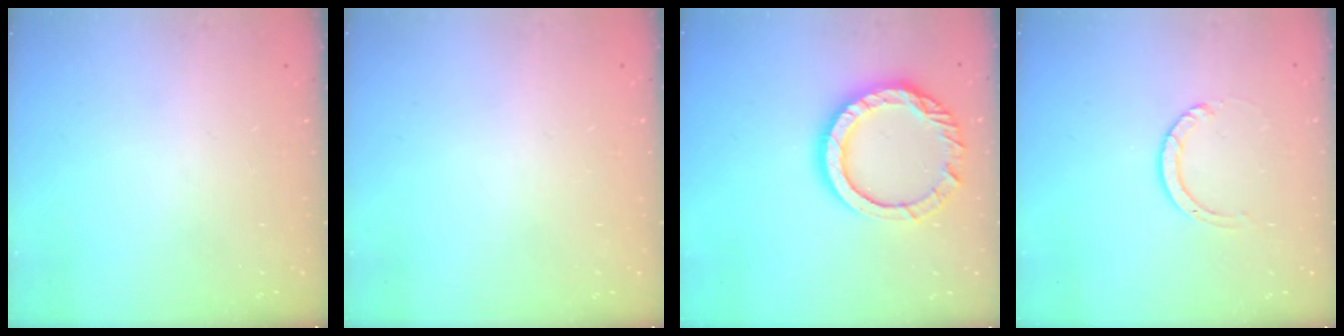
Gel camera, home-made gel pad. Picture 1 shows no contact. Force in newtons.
{"total": 2.4, "press": 2.4, "slide": 0.2}
{"total": 13.9, "press": 13.9, "slide": 1.0}
{"total": 3.6, "press": 3.6, "slide": 0.3}